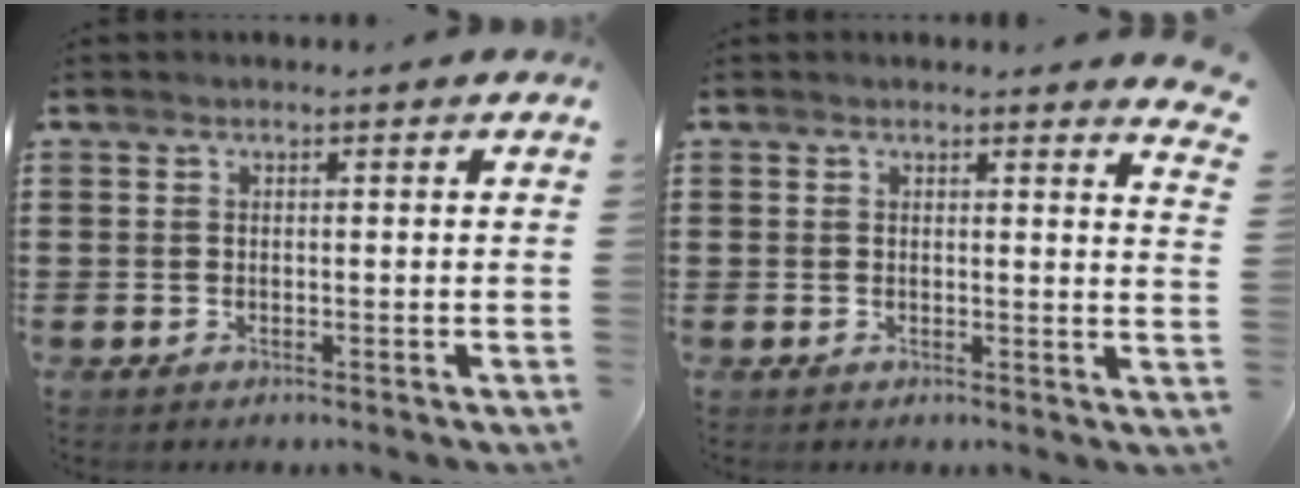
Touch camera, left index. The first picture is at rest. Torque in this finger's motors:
{"motor_torque": [0.06, 0.28, -0.17, -0.08]}